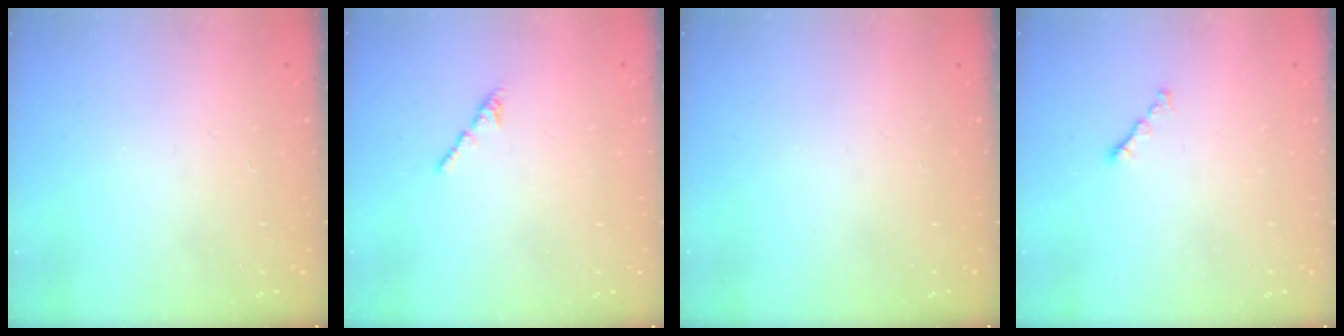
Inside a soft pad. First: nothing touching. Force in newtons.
{"total": 0.8, "press": 0.7, "slide": 0.5}
{"total": 0.0}
{"total": 0.8, "press": 0.7, "slide": 0.4}